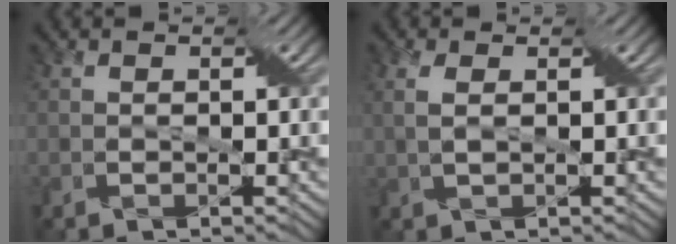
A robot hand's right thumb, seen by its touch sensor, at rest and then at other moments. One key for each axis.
{"total": 2.3, "fx": 0.7, "fy": 0.8, "fz": 2.0, "tx": -0.047, "ty": 0.002, "tz": 0.015}